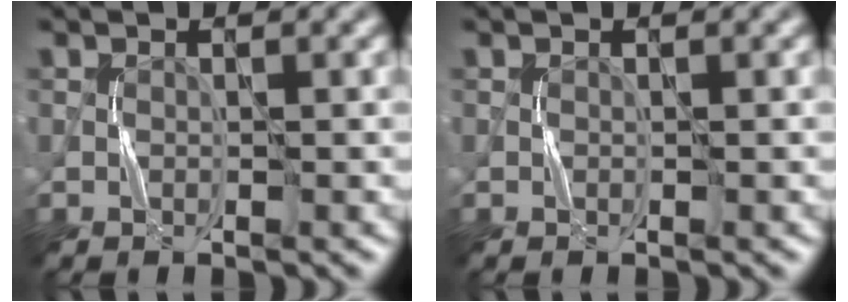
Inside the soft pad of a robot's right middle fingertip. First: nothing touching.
{"total": 0.0}